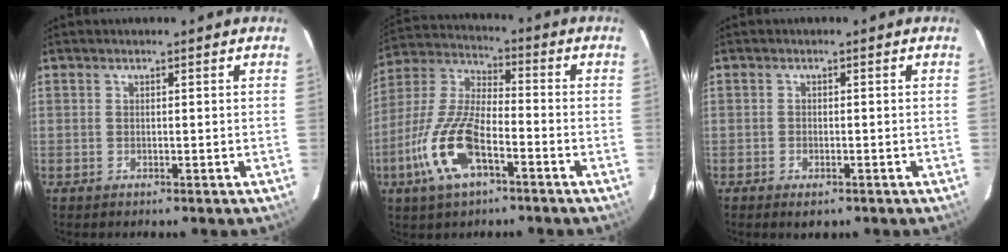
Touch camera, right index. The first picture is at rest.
{"total": 15.1, "force": [-6.7, 5.8, 12.1], "torque": [-0.268, -0.007, -0.133]}
{"total": 2.4, "force": [-1.5, 1.3, 1.4], "torque": [-0.029, -0.004, -0.022]}